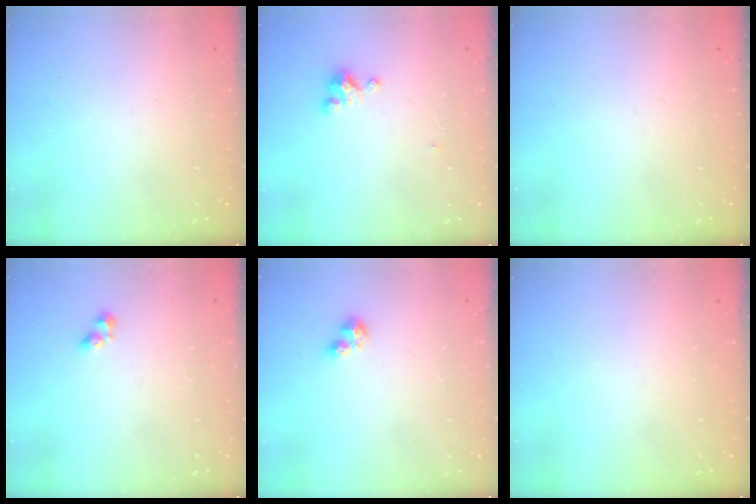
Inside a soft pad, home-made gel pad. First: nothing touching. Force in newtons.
{"total": 2.7, "press": 2.7, "slide": 0.3}
{"total": 0.0}
{"total": 3.0, "press": 2.9, "slide": 0.6}
{"total": 3.2, "press": 3.2, "slide": 0.4}
{"total": 0.0}